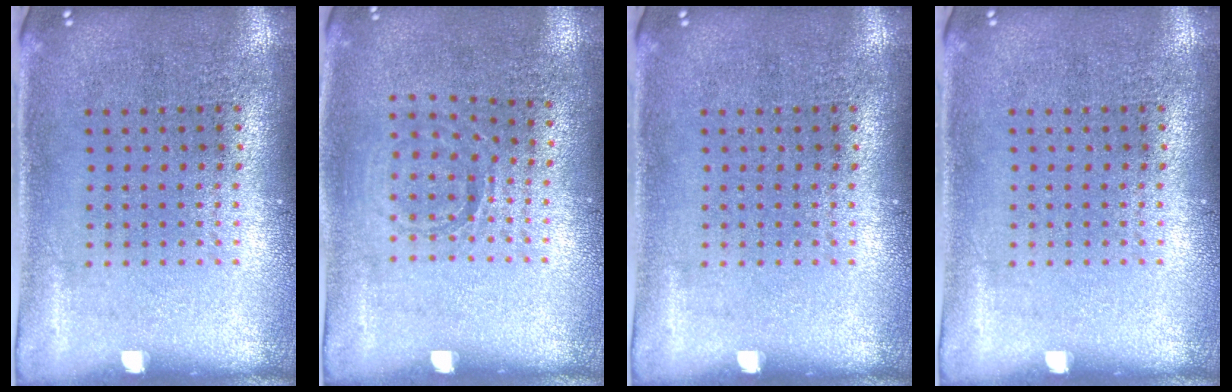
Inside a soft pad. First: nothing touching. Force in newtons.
{"total": 0.8, "press": 0.8, "slide": 0.1}
{"total": 0.0}
{"total": 0.0}